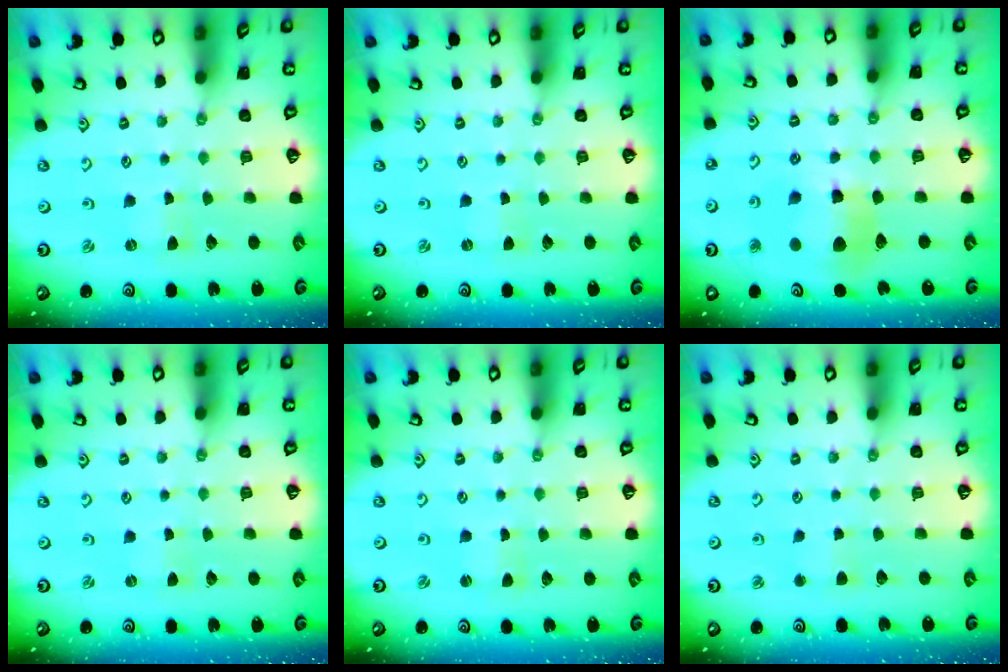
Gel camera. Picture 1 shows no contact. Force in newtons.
{"total": 0.0}
{"total": 11.5, "press": 11.4, "slide": 1.6}
{"total": 0.0}
{"total": 0.0}
{"total": 2.5, "press": 2.5, "slide": 0.3}